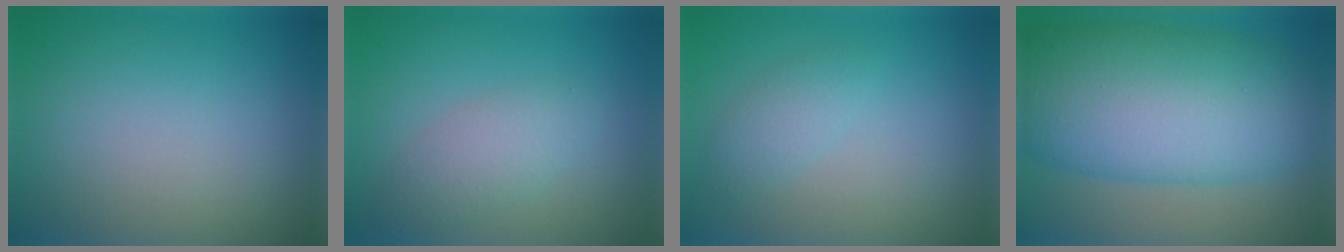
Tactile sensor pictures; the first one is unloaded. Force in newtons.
{"total": 2.9, "press": 2.9, "slide": 0.1}
{"total": 1.7, "press": 1.7, "slide": 0.1}
{"total": 13.5, "press": 13.5, "slide": 0.3}